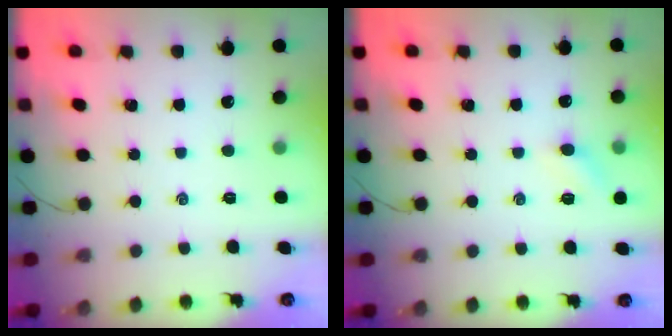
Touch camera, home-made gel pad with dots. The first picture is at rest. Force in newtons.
{"total": 5.5, "press": 5.2, "slide": 1.7}